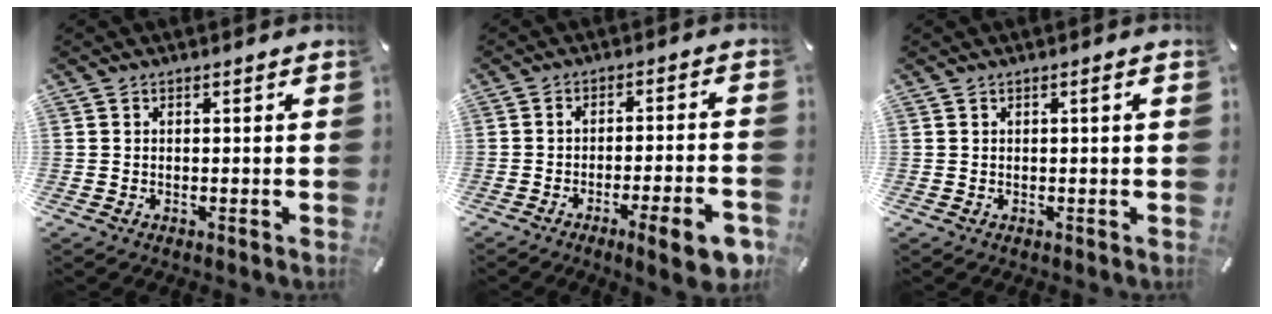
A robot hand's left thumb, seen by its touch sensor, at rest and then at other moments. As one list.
[{"total": 10.3, "force": [-5.1, 1.3, 8.9], "torque": [-0.136, 0.010, -0.080]}, {"total": 1.1, "force": [0.2, 0.0, 1.1], "torque": [-0.020, 0.001, 0.003]}]